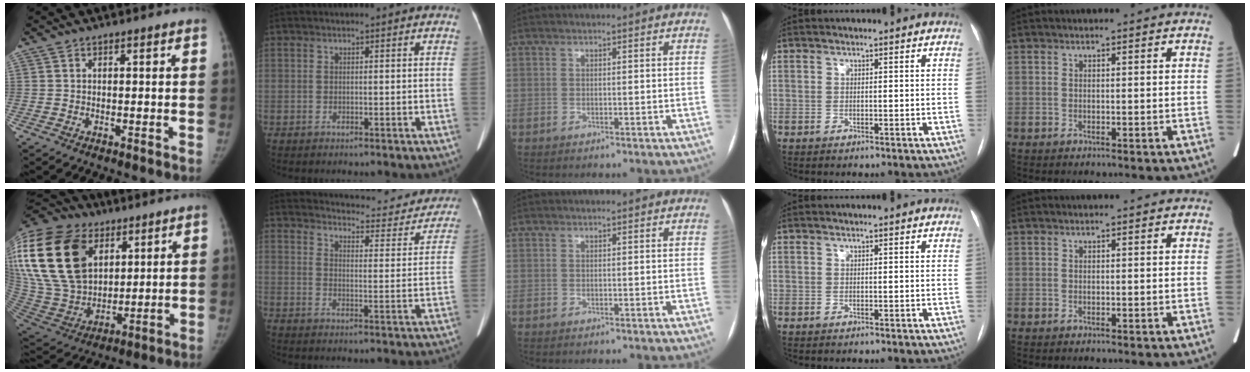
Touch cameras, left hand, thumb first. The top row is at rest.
{"thumb": {"total": 33.2, "force": [11.5, 22.3, 21.8], "torque": [-0.485, 0.020, 0.229]}, "index": {"total": 22.4, "force": [20.5, 5.3, 7.3], "torque": [-0.089, -0.046, 0.238]}}